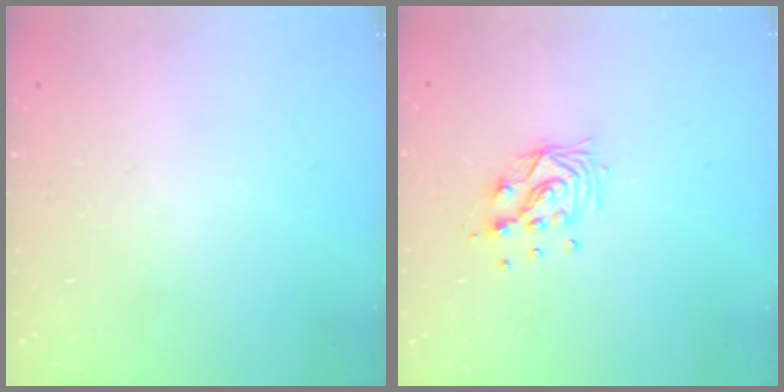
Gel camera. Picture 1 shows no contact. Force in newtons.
{"total": 10.0, "press": 9.9, "slide": 1.2}